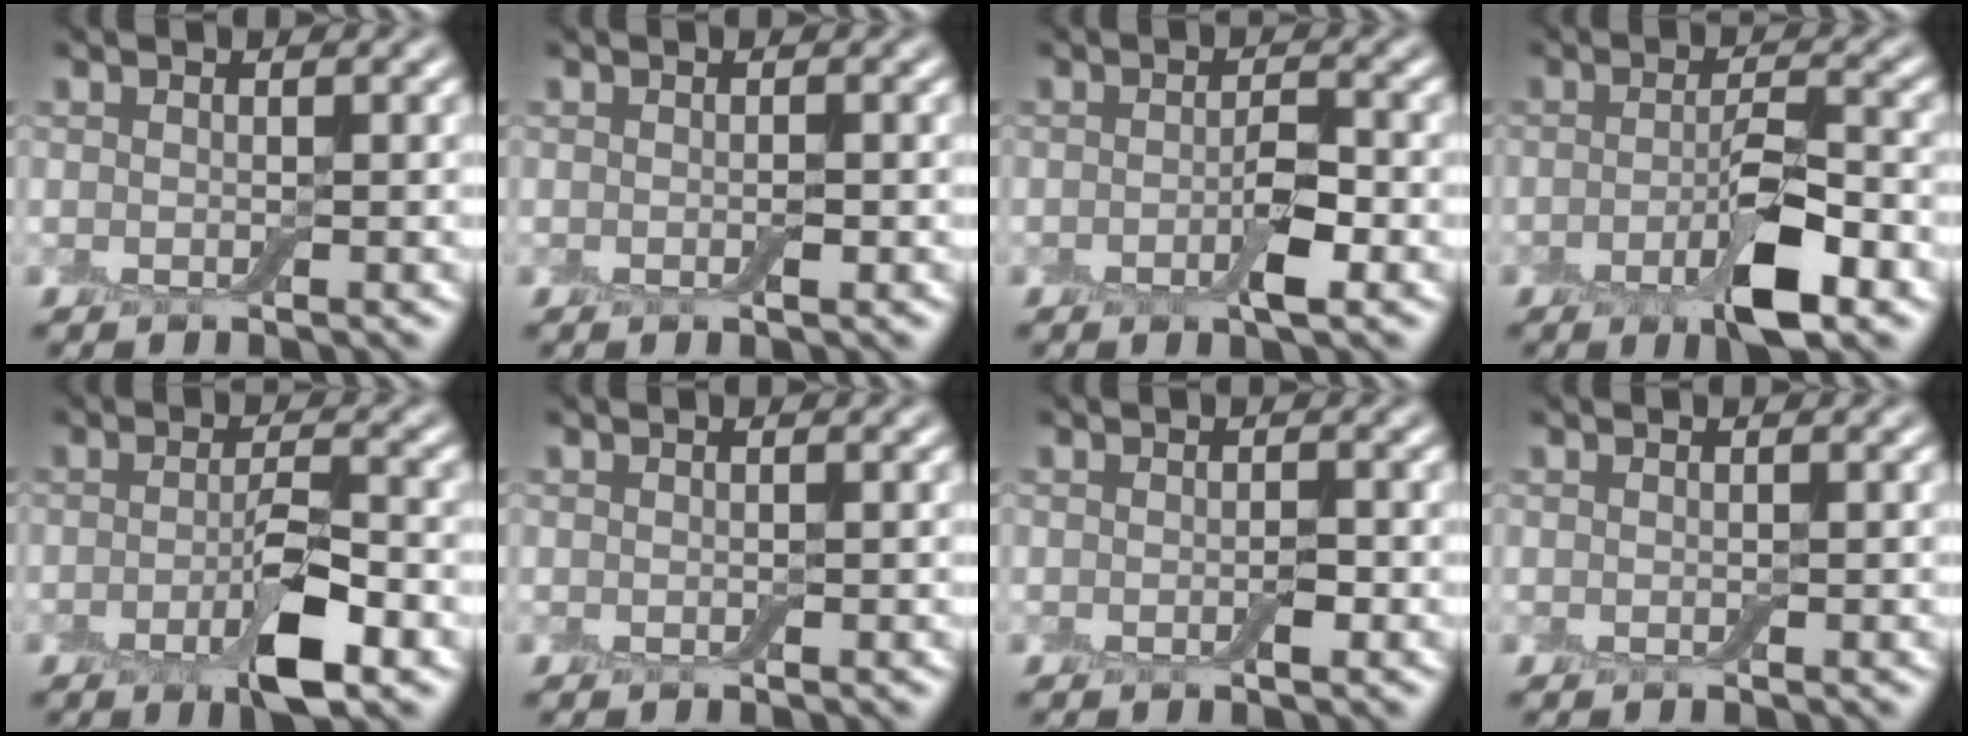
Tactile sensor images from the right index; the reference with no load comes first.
{"total": 0.7, "force": [-0.2, 0.1, 0.6], "torque": [-0.010, -0.001, -0.002]}
{"total": 2.6, "force": [-0.9, 0.7, 2.4], "torque": [-0.039, 0.000, -0.018]}
{"total": 5.5, "force": [-2.3, 1.5, 4.8], "torque": [-0.085, -0.002, -0.042]}
{"total": 5.0, "force": [-1.9, 1.3, 4.4], "torque": [-0.078, -0.003, -0.036]}
{"total": 0.0}
{"total": 1.0, "force": [-0.3, 0.3, 0.9], "torque": [-0.014, 0.000, -0.005]}
{"total": 0.0}